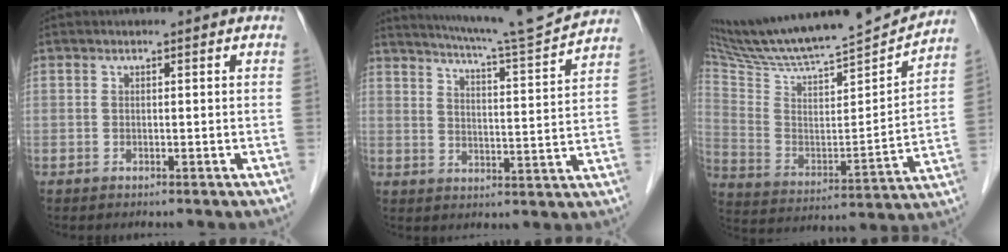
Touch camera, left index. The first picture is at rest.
{"total": 13.2, "force": [12.3, -1.9, 4.2], "torque": [-0.080, -0.028, 0.174]}
{"total": 23.4, "force": [22.0, 1.5, 8.0], "torque": [-0.147, -0.031, 0.350]}